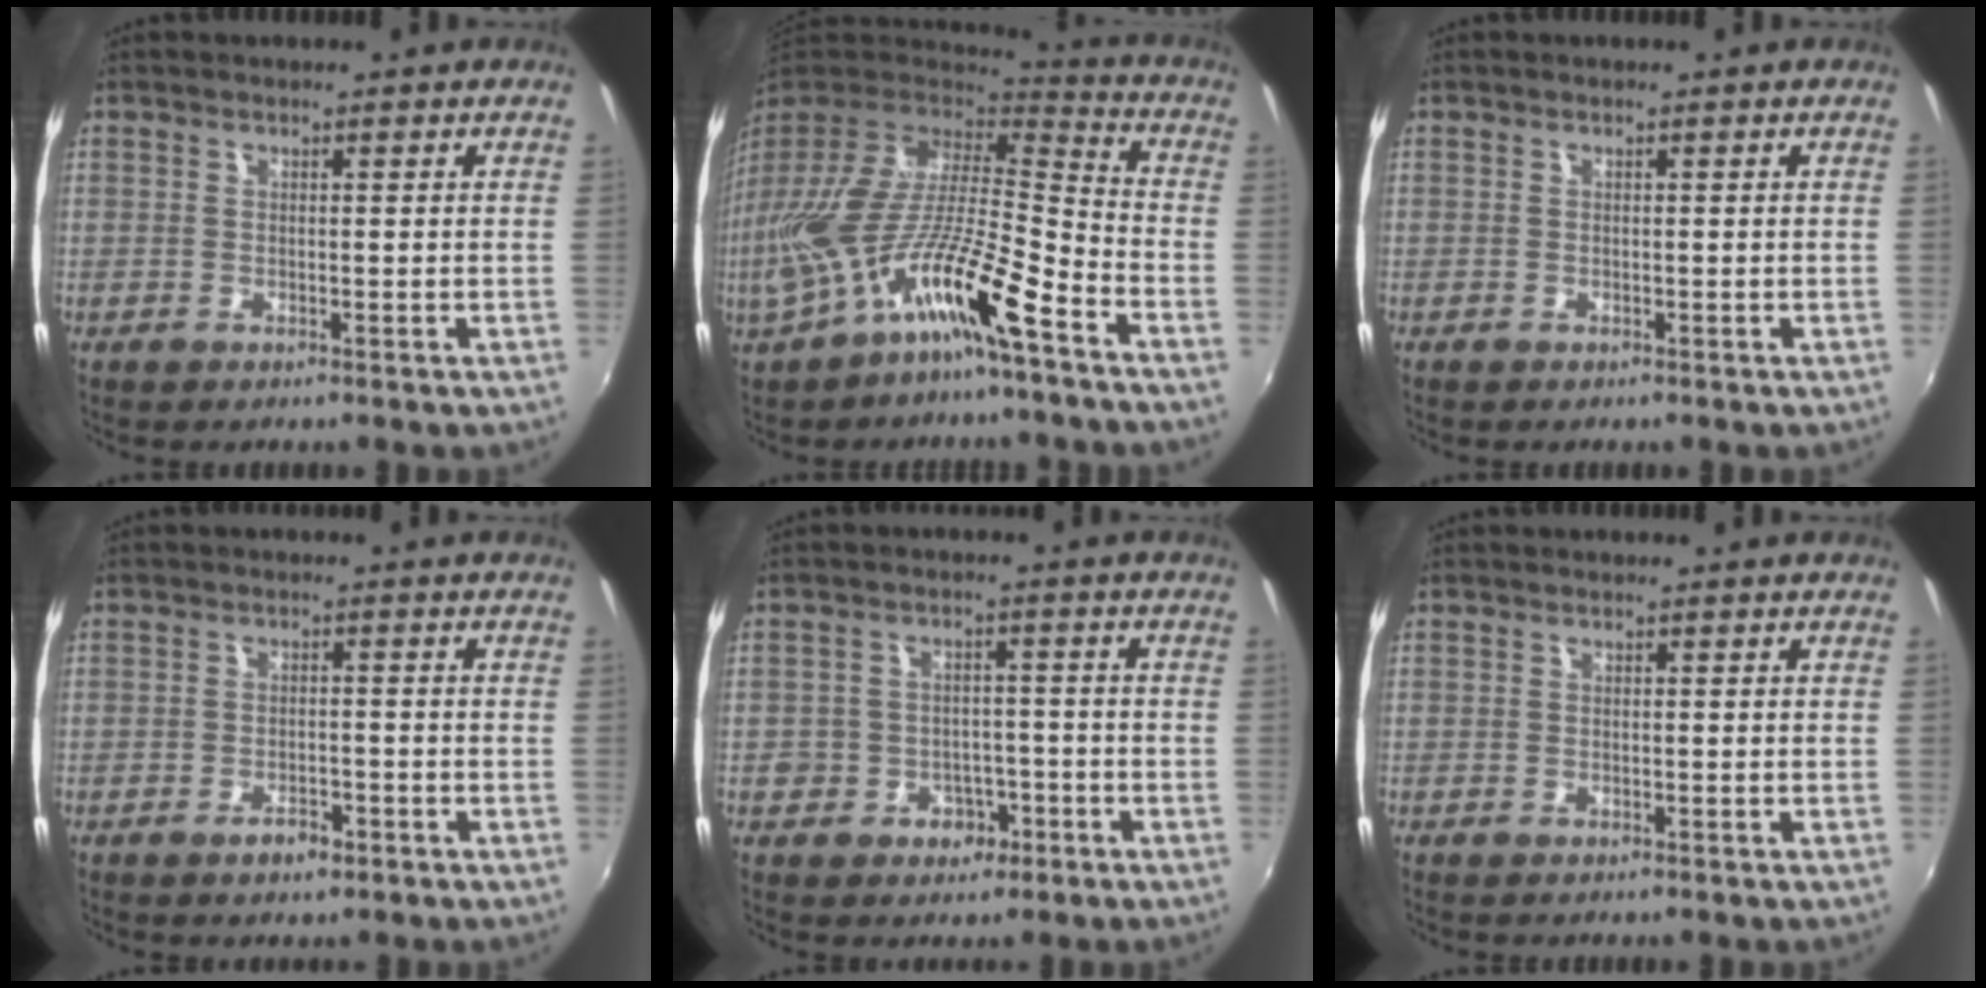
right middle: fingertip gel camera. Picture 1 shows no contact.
{"total": 18.9, "force": [-8.7, 4.7, 16.2], "torque": [-0.293, -0.024, -0.161]}
{"total": 0.0}
{"total": 3.1, "force": [-2.0, 1.5, 1.7], "torque": [-0.036, 0.000, -0.030]}
{"total": 6.5, "force": [-2.9, 5.6, 1.7], "torque": [-0.043, 0.019, -0.032]}
{"total": 0.5, "force": [-0.5, 0.1, 0.2], "torque": [-0.004, -0.002, -0.009]}